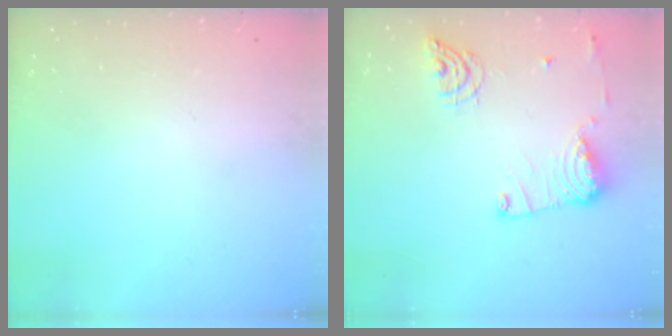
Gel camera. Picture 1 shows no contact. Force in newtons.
{"total": 13.4, "press": 13.4, "slide": 0.6}